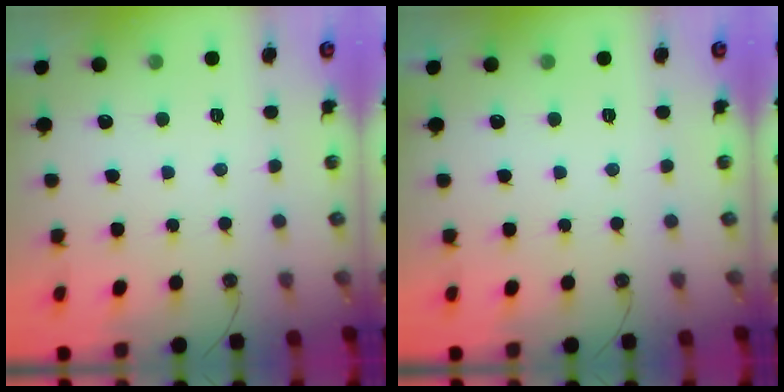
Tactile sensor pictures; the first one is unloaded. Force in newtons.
{"total": 0.0}